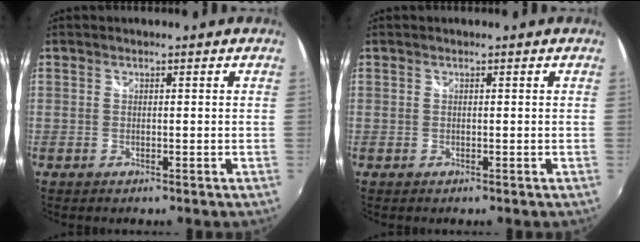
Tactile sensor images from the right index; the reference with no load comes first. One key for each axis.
{"total": 0.0}